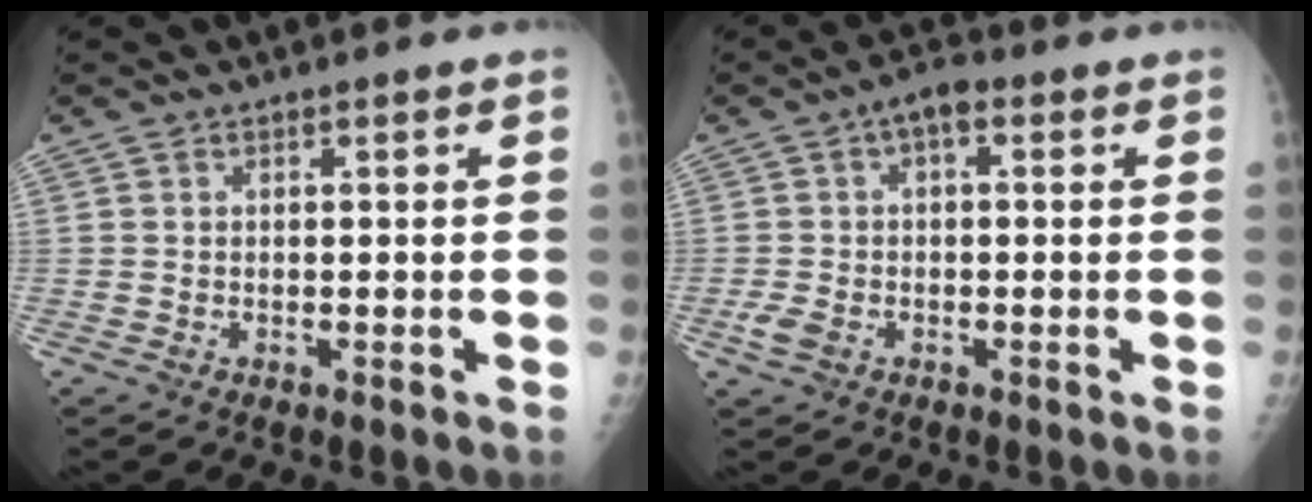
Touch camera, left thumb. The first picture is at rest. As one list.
[{"total": 6.2, "force": [0.2, 3.8, 4.9], "torque": [-0.088, 0.014, -0.002]}]